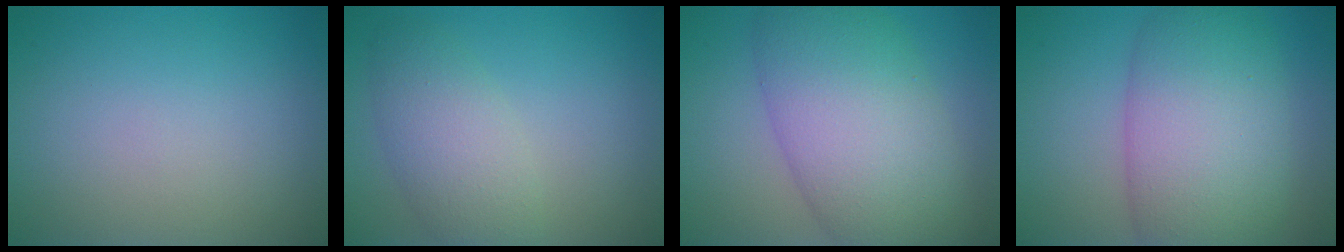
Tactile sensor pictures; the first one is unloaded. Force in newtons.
{"total": 4.1, "press": 4.1, "slide": 0.2}
{"total": 10.4, "press": 10.4, "slide": 0.2}
{"total": 10.2, "press": 10.2, "slide": 0.3}